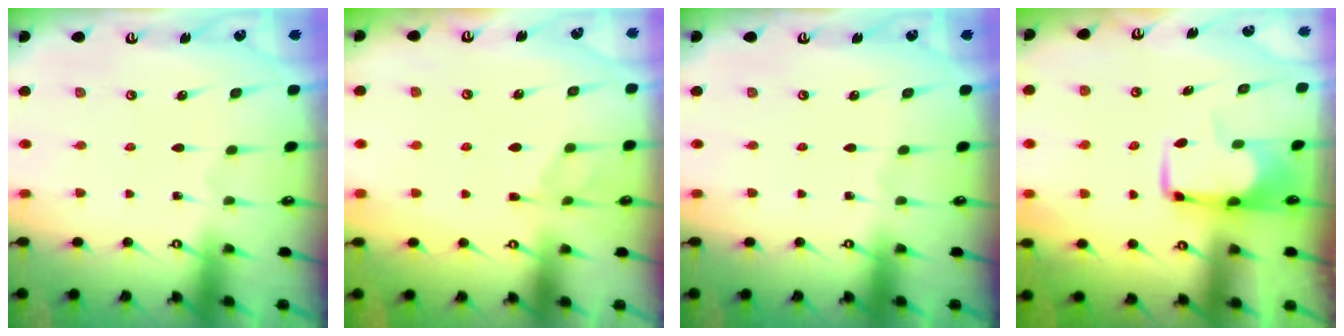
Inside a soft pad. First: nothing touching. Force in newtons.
{"total": 1.4, "press": 0.0, "slide": 1.4}
{"total": 0.0}
{"total": 1.5, "press": 1.5, "slide": 0.5}